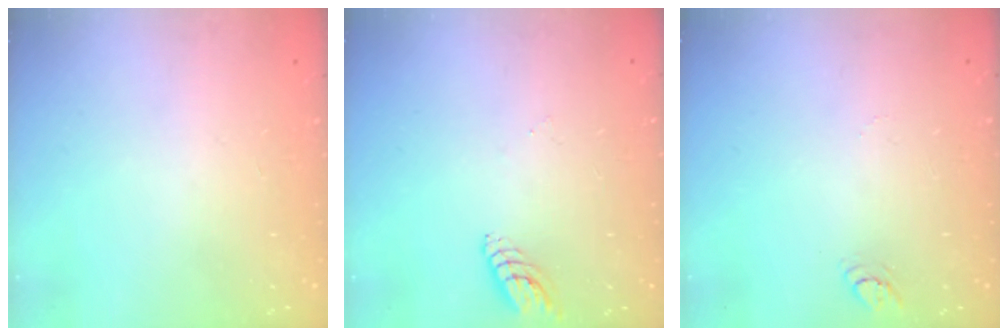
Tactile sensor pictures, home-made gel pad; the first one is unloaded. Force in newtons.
{"total": 6.4, "press": 6.3, "slide": 0.4}
{"total": 3.2, "press": 3.2, "slide": 0.3}